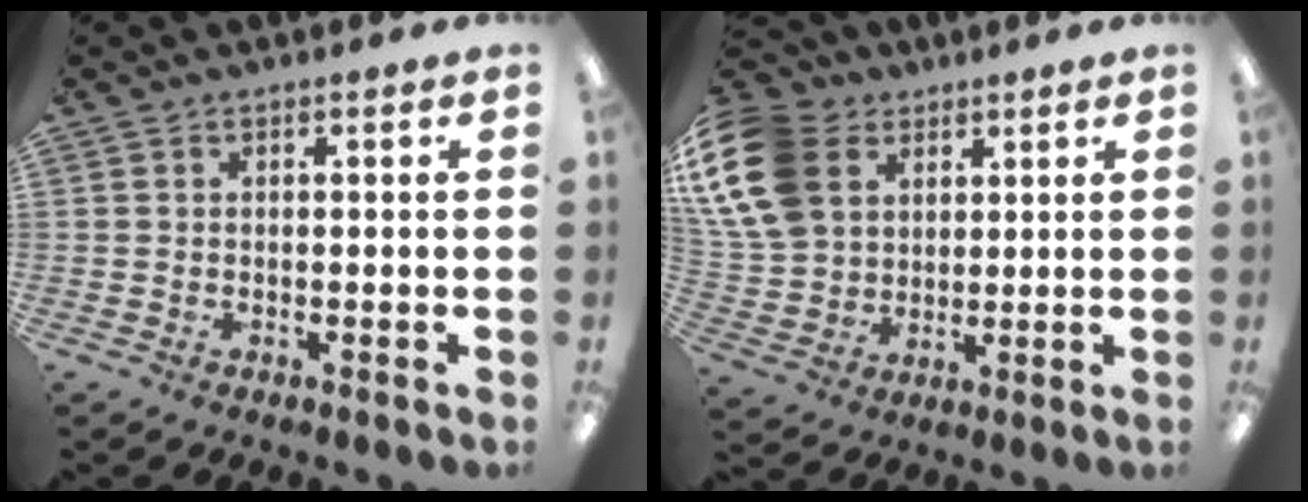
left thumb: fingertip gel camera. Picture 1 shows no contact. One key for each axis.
{"total": 17.8, "fx": 6.9, "fy": 13.4, "fz": 9.6, "tx": -0.224, "ty": -0.010, "tz": 0.132}